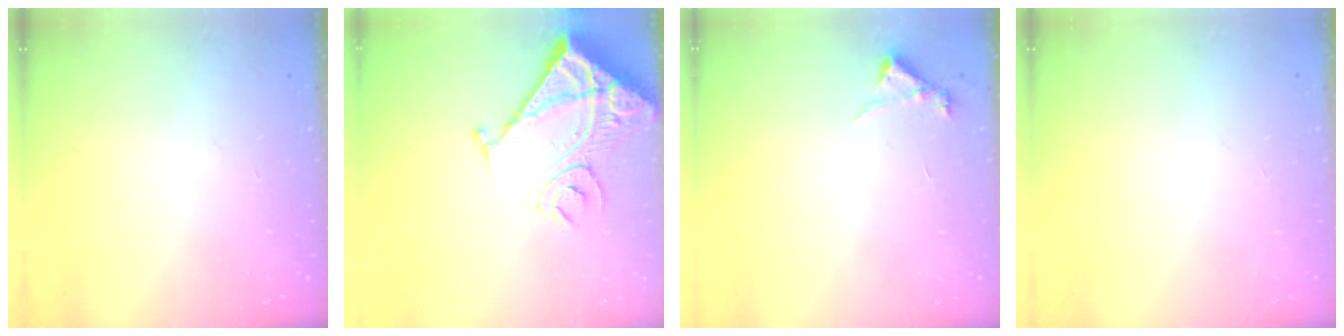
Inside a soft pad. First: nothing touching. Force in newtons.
{"total": 13.7, "press": 13.6, "slide": 1.6}
{"total": 5.0, "press": 5.0, "slide": 0.5}
{"total": 0.0}